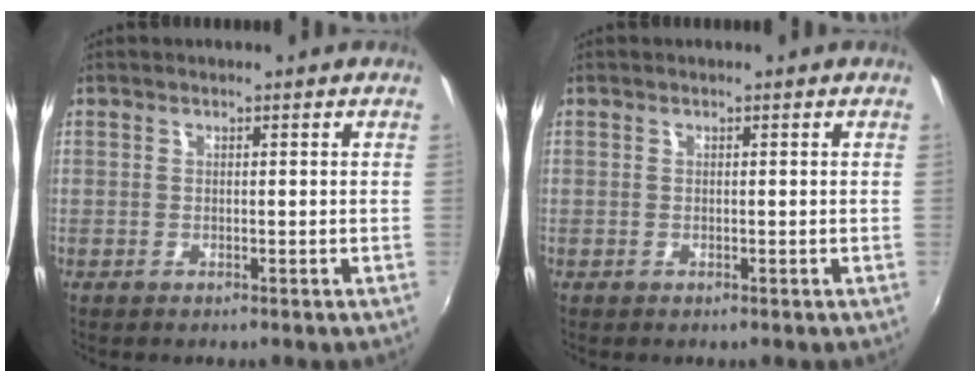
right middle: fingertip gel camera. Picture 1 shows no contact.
{"total": 0.0}